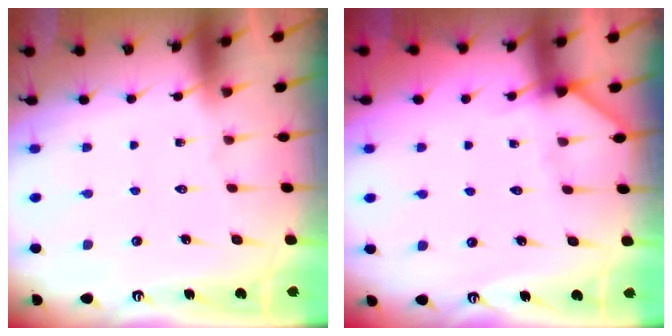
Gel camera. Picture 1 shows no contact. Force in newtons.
{"total": 3.3, "press": 3.3, "slide": 0.1}